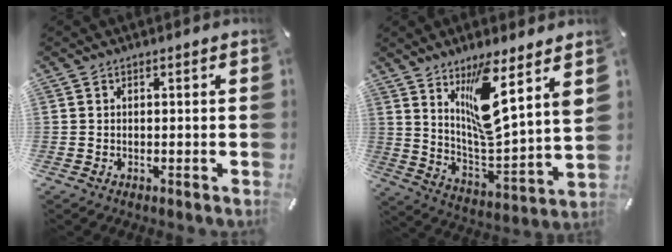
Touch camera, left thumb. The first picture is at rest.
{"total": 13.9, "force": [9.3, 2.2, 10.1], "torque": [-0.173, -0.065, 0.153]}